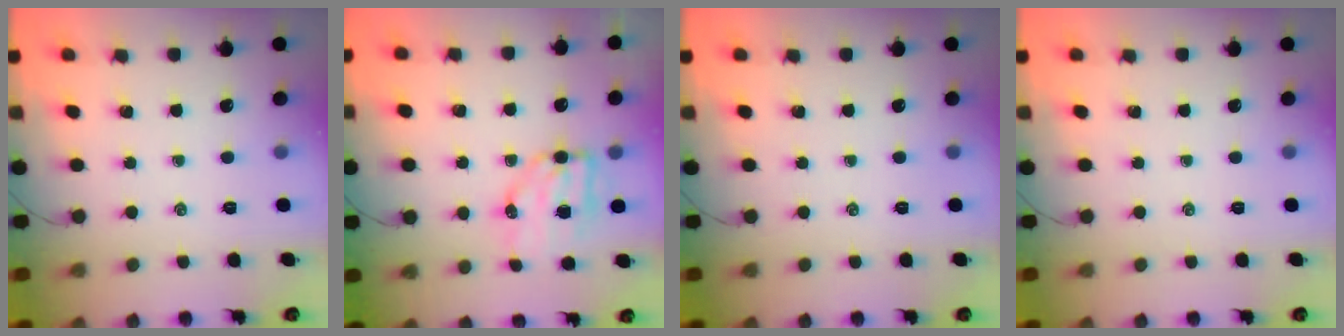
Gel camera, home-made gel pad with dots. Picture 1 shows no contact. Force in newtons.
{"total": 8.1, "press": 8.0, "slide": 1.4}
{"total": 0.0}
{"total": 0.0}